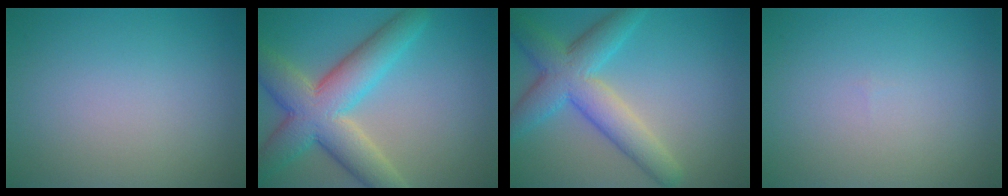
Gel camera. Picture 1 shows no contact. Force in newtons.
{"total": 8.7, "press": 8.7, "slide": 0.4}
{"total": 6.4, "press": 6.4, "slide": 0.1}
{"total": 0.0}